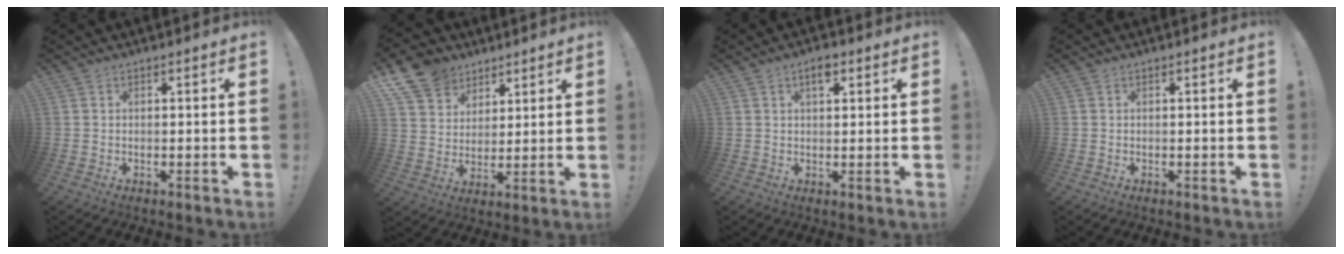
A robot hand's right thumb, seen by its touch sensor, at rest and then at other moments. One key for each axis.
{"total": 12.1, "fx": 8.4, "fy": 8.2, "fz": 3.2, "tx": -0.053, "ty": -0.060, "tz": 0.165}
{"total": 3.5, "fx": 1.8, "fy": 1.7, "fz": 2.5, "tx": -0.031, "ty": -0.004, "tz": 0.026}
{"total": 0.0}